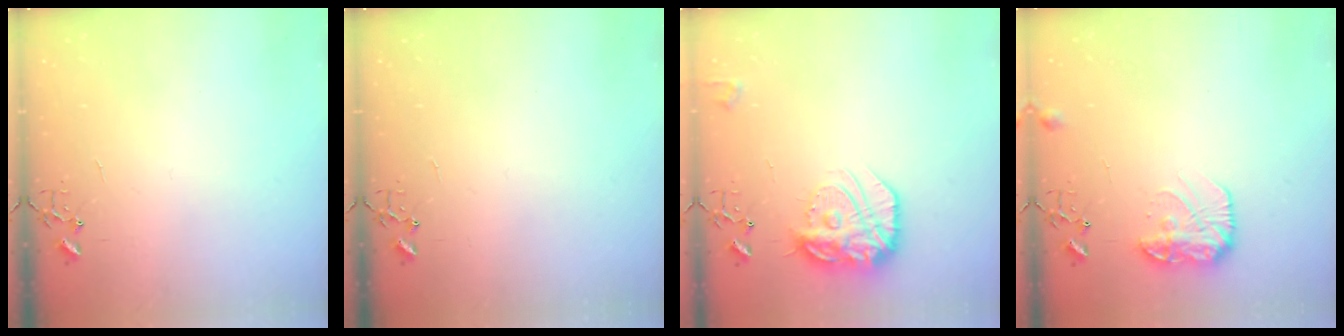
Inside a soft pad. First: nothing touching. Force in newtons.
{"total": 0.0}
{"total": 18.7, "press": 18.6, "slide": 1.6}
{"total": 11.5, "press": 11.4, "slide": 0.6}